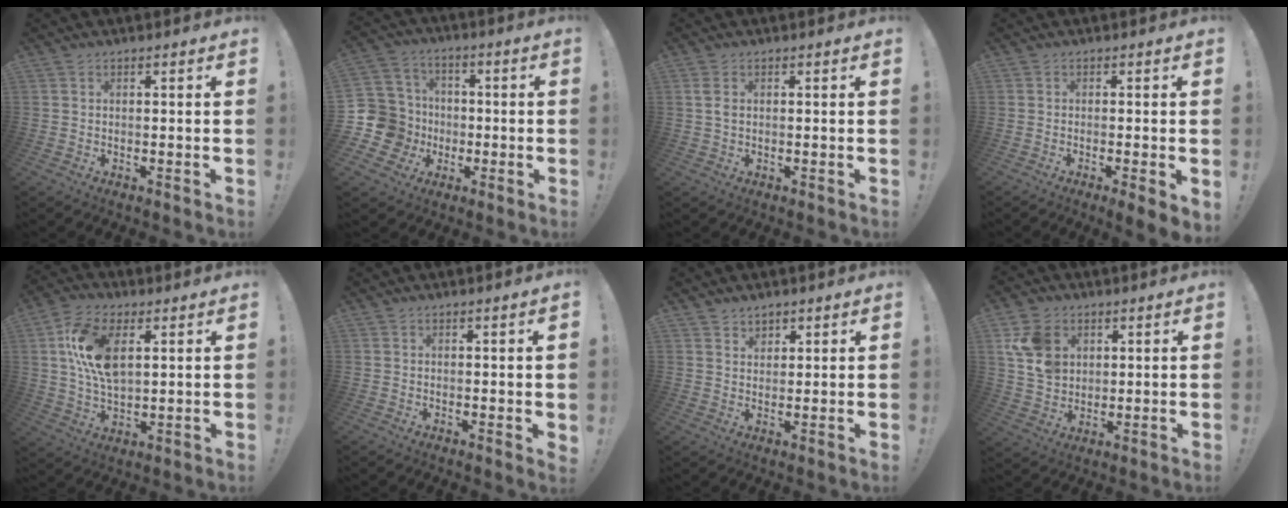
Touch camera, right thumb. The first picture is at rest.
{"total": 14.7, "force": [-2.8, 13.5, 5.1], "torque": [-0.107, 0.024, -0.037]}
{"total": 2.3, "force": [0.6, 1.5, 1.7], "torque": [-0.030, 0.003, 0.008]}
{"total": 3.2, "force": [-0.4, 0.1, 3.2], "torque": [-0.054, -0.002, 0.001]}
{"total": 14.2, "force": [4.0, 8.1, 11.0], "torque": [-0.224, -0.003, 0.072]}
{"total": 1.2, "force": [0.7, 0.2, 1.0], "torque": [-0.016, -0.001, 0.011]}
{"total": 3.3, "force": [2.7, 1.9, 0.3], "torque": [0.007, -0.020, 0.048]}
{"total": 11.8, "force": [4.4, 9.3, 5.8], "torque": [-0.102, -0.012, 0.089]}